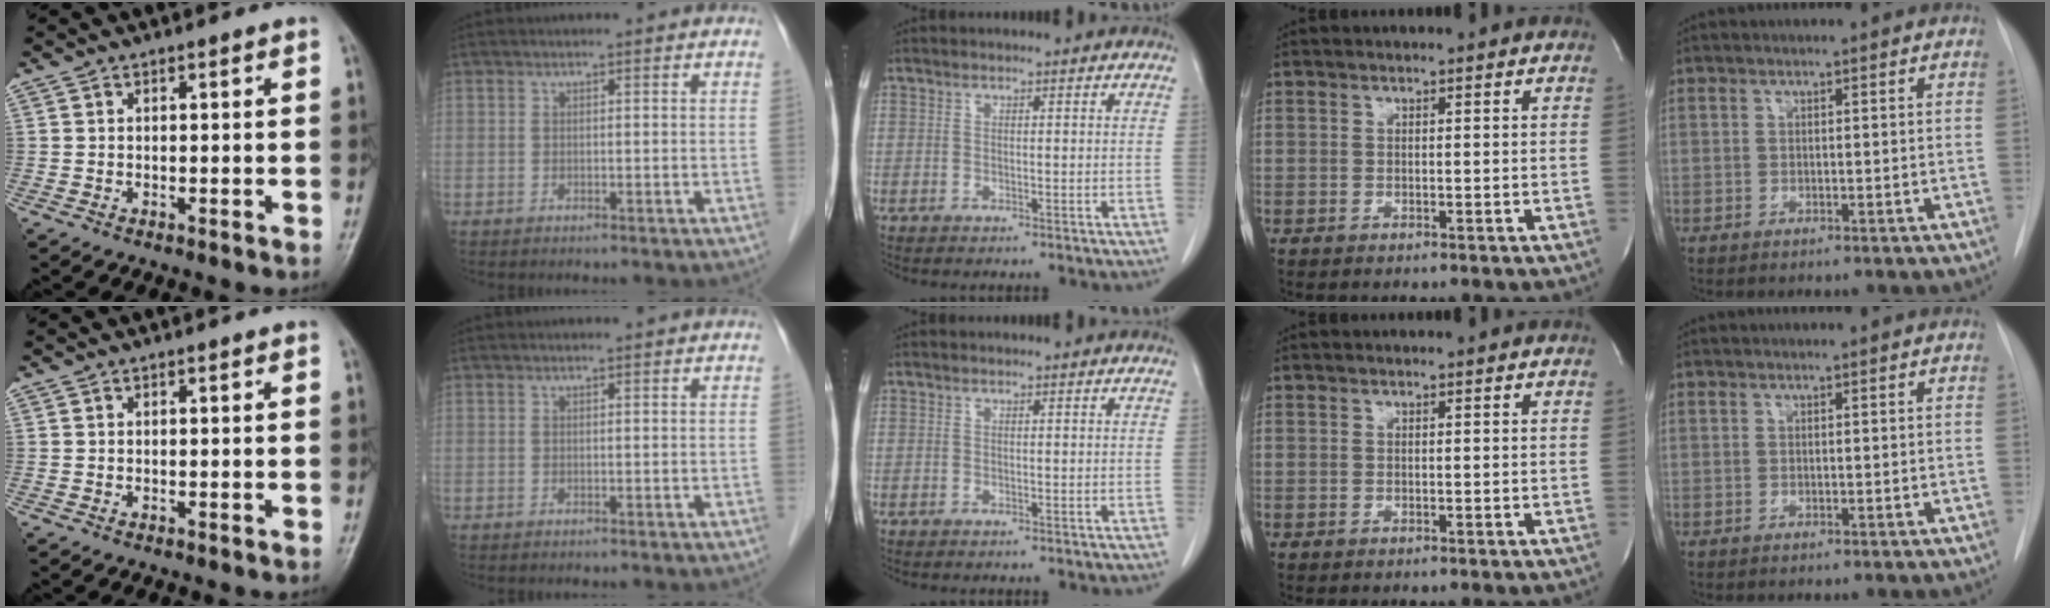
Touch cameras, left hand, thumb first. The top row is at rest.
{}